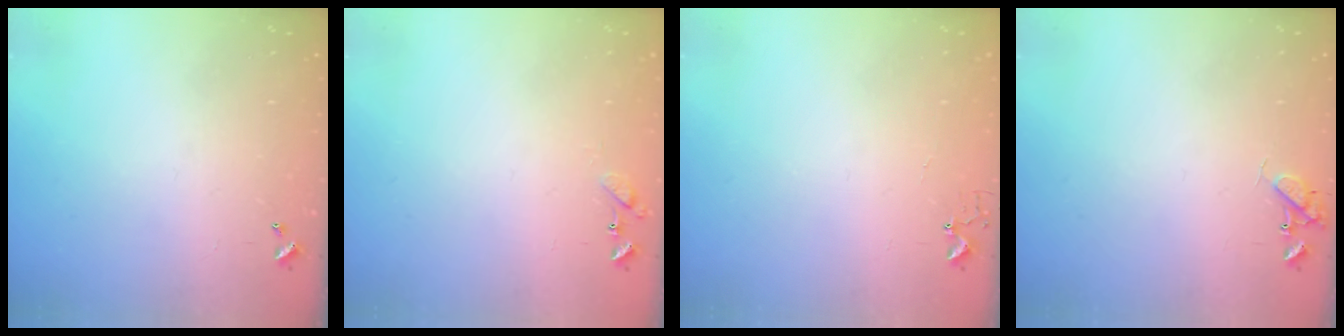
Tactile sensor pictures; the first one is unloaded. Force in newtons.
{"total": 6.7, "press": 6.6, "slide": 0.8}
{"total": 3.8, "press": 3.8, "slide": 0.3}
{"total": 8.6, "press": 8.6, "slide": 0.7}